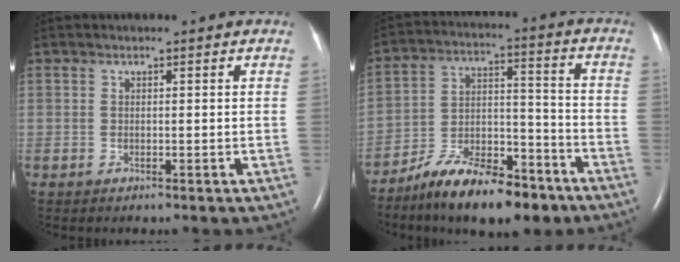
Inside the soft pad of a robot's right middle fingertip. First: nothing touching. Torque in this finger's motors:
{"motor_torque": [1.07, -1.07, 0.35, 0.11]}